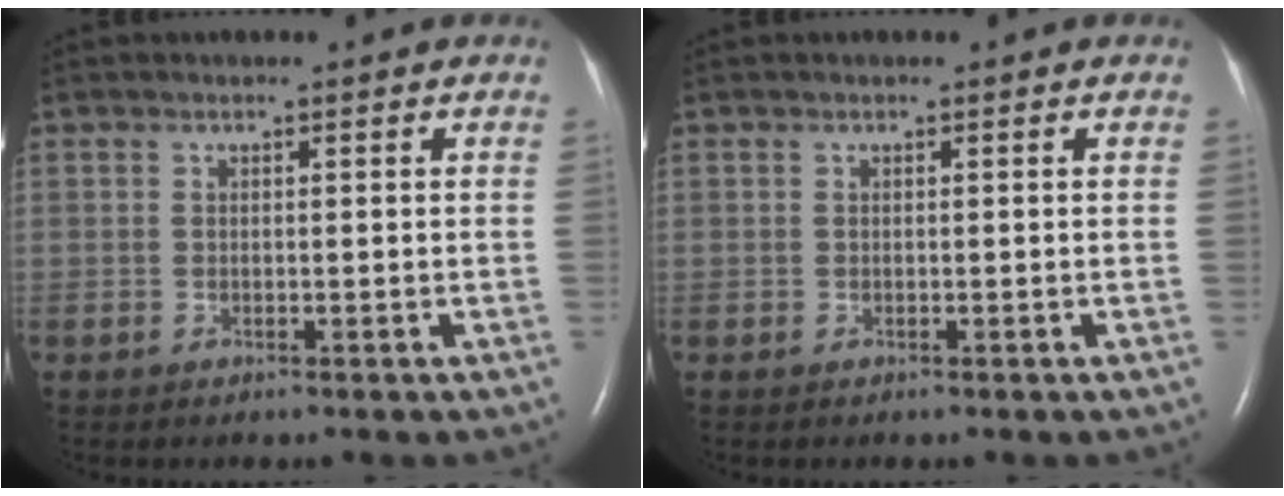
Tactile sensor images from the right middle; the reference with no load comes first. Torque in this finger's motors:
{"motor_torque": [0.17, -0.16, 0.02, 0.02]}